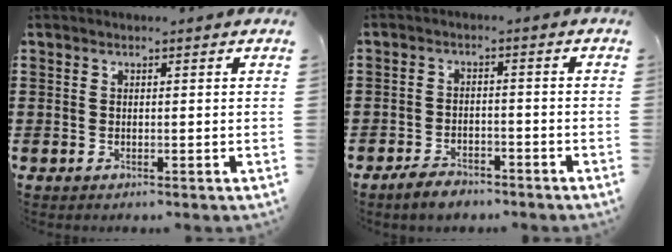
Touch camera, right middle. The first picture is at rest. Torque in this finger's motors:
{"motor_torque": [0.39, -0.19, -0.03, -0.01]}